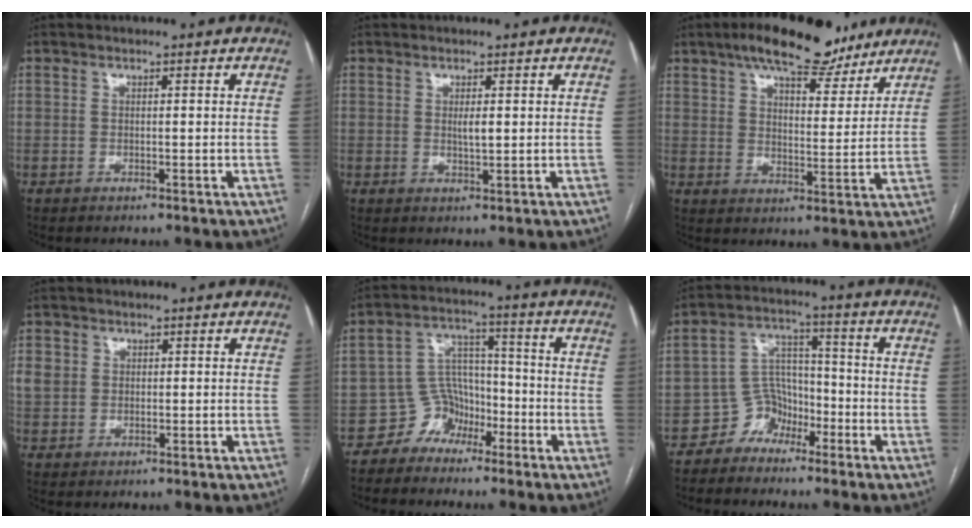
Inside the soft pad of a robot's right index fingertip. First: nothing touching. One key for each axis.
{"total": 1.6, "fx": 0.4, "fy": 0.3, "fz": 1.6, "tx": -0.028, "ty": -0.002, "tz": 0.008}
{"total": 15.6, "fx": 11.8, "fy": 5.4, "fz": 8.6, "tx": -0.129, "ty": 0.020, "tz": 0.174}
{"total": 3.7, "fx": 0.6, "fy": 3.3, "fz": 1.5, "tx": -0.035, "ty": 0.012, "tz": 0.016}
{"total": 6.1, "fx": -4.1, "fy": 4.4, "fz": 0.8, "tx": -0.006, "ty": 0.028, "tz": -0.070}
{"total": 5.3, "fx": -3.7, "fy": 3.8, "fz": 0.7, "tx": -0.004, "ty": 0.020, "tz": -0.065}